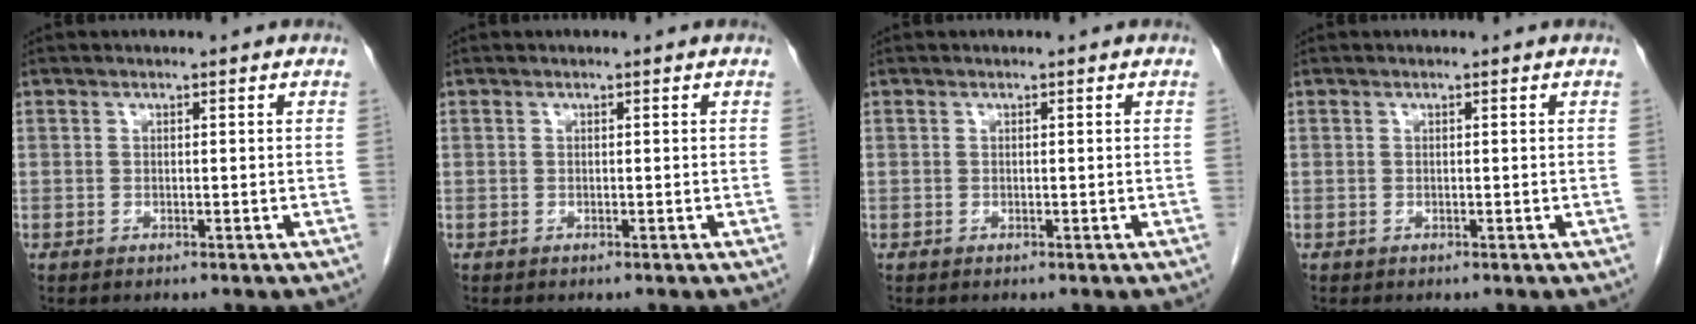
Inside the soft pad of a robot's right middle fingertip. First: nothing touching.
{"total": 0.0}
{"total": 0.0}
{"total": 0.0}